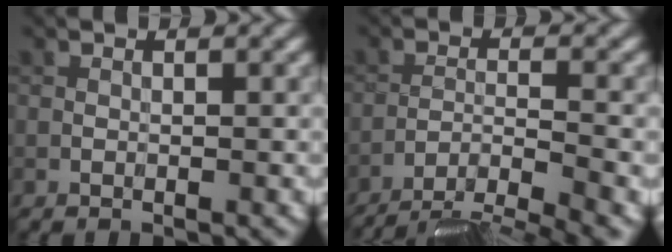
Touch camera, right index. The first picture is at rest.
{"total": 7.1, "force": [-5.9, 1.3, 3.8], "torque": [-0.060, -0.010, -0.096]}